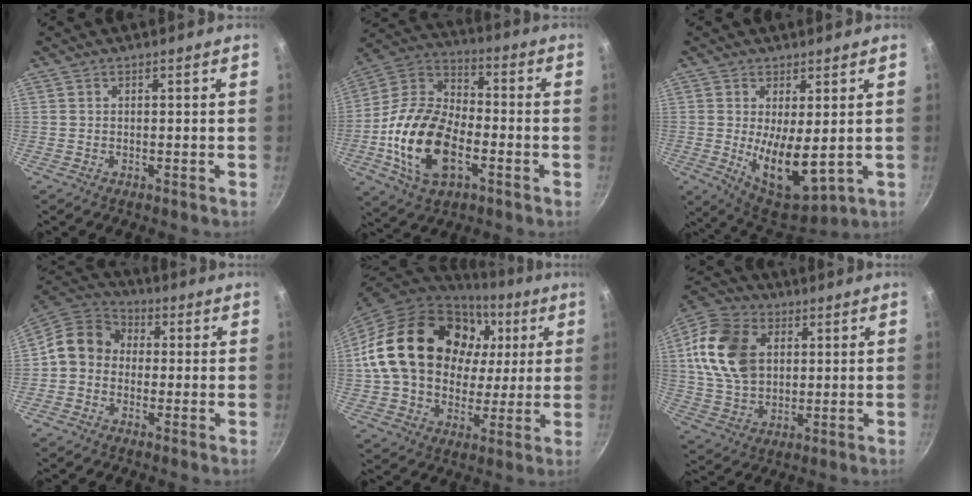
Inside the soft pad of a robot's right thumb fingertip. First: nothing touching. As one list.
[{"total": 20.1, "force": [-5.6, 11.8, 15.3], "torque": [-0.280, 0.033, -0.116]}, {"total": 11.4, "force": [-0.1, 4.8, 10.3], "torque": [-0.151, -0.029, 0.017]}, {"total": 10.0, "force": [-0.2, 8.7, 5.0], "torque": [-0.059, 0.032, -0.032]}, {"total": 27.1, "force": [6.5, 20.4, 16.7], "torque": [-0.267, 0.022, 0.118]}, {"total": 16.5, "force": [3.5, 12.0, 10.8], "torque": [-0.184, 0.000, 0.061]}]